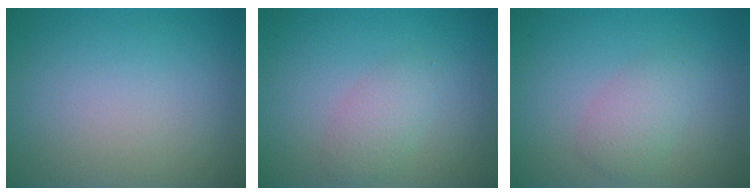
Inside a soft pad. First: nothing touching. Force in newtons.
{"total": 2.1, "press": 2.1, "slide": 0.0}
{"total": 2.5, "press": 2.5, "slide": 0.1}